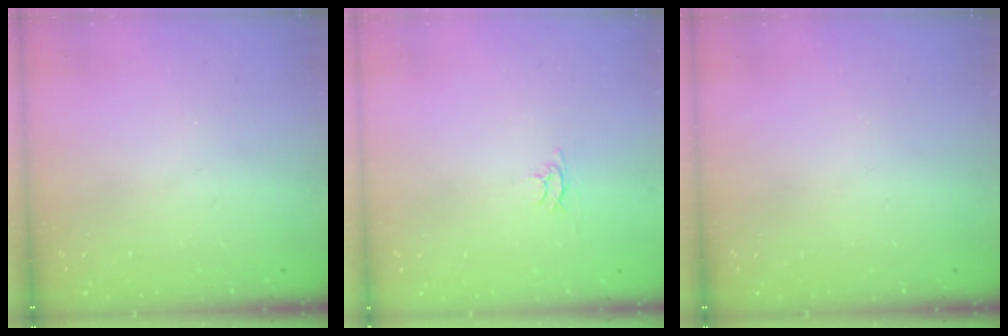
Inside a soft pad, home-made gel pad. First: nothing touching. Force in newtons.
{"total": 2.4, "press": 2.4, "slide": 0.3}
{"total": 0.0}